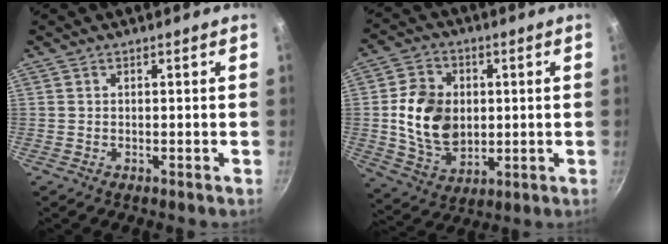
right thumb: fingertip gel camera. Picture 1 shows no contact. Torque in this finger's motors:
{"motor_torque": [-0.05, 0.48, 0.47, -0.31, 0.10]}